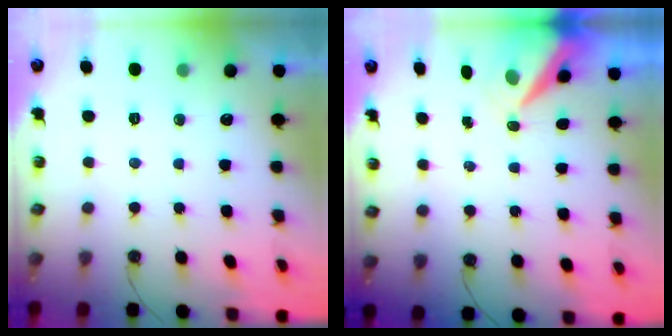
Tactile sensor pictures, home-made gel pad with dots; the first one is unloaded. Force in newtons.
{"total": 7.8, "press": 7.7, "slide": 0.8}